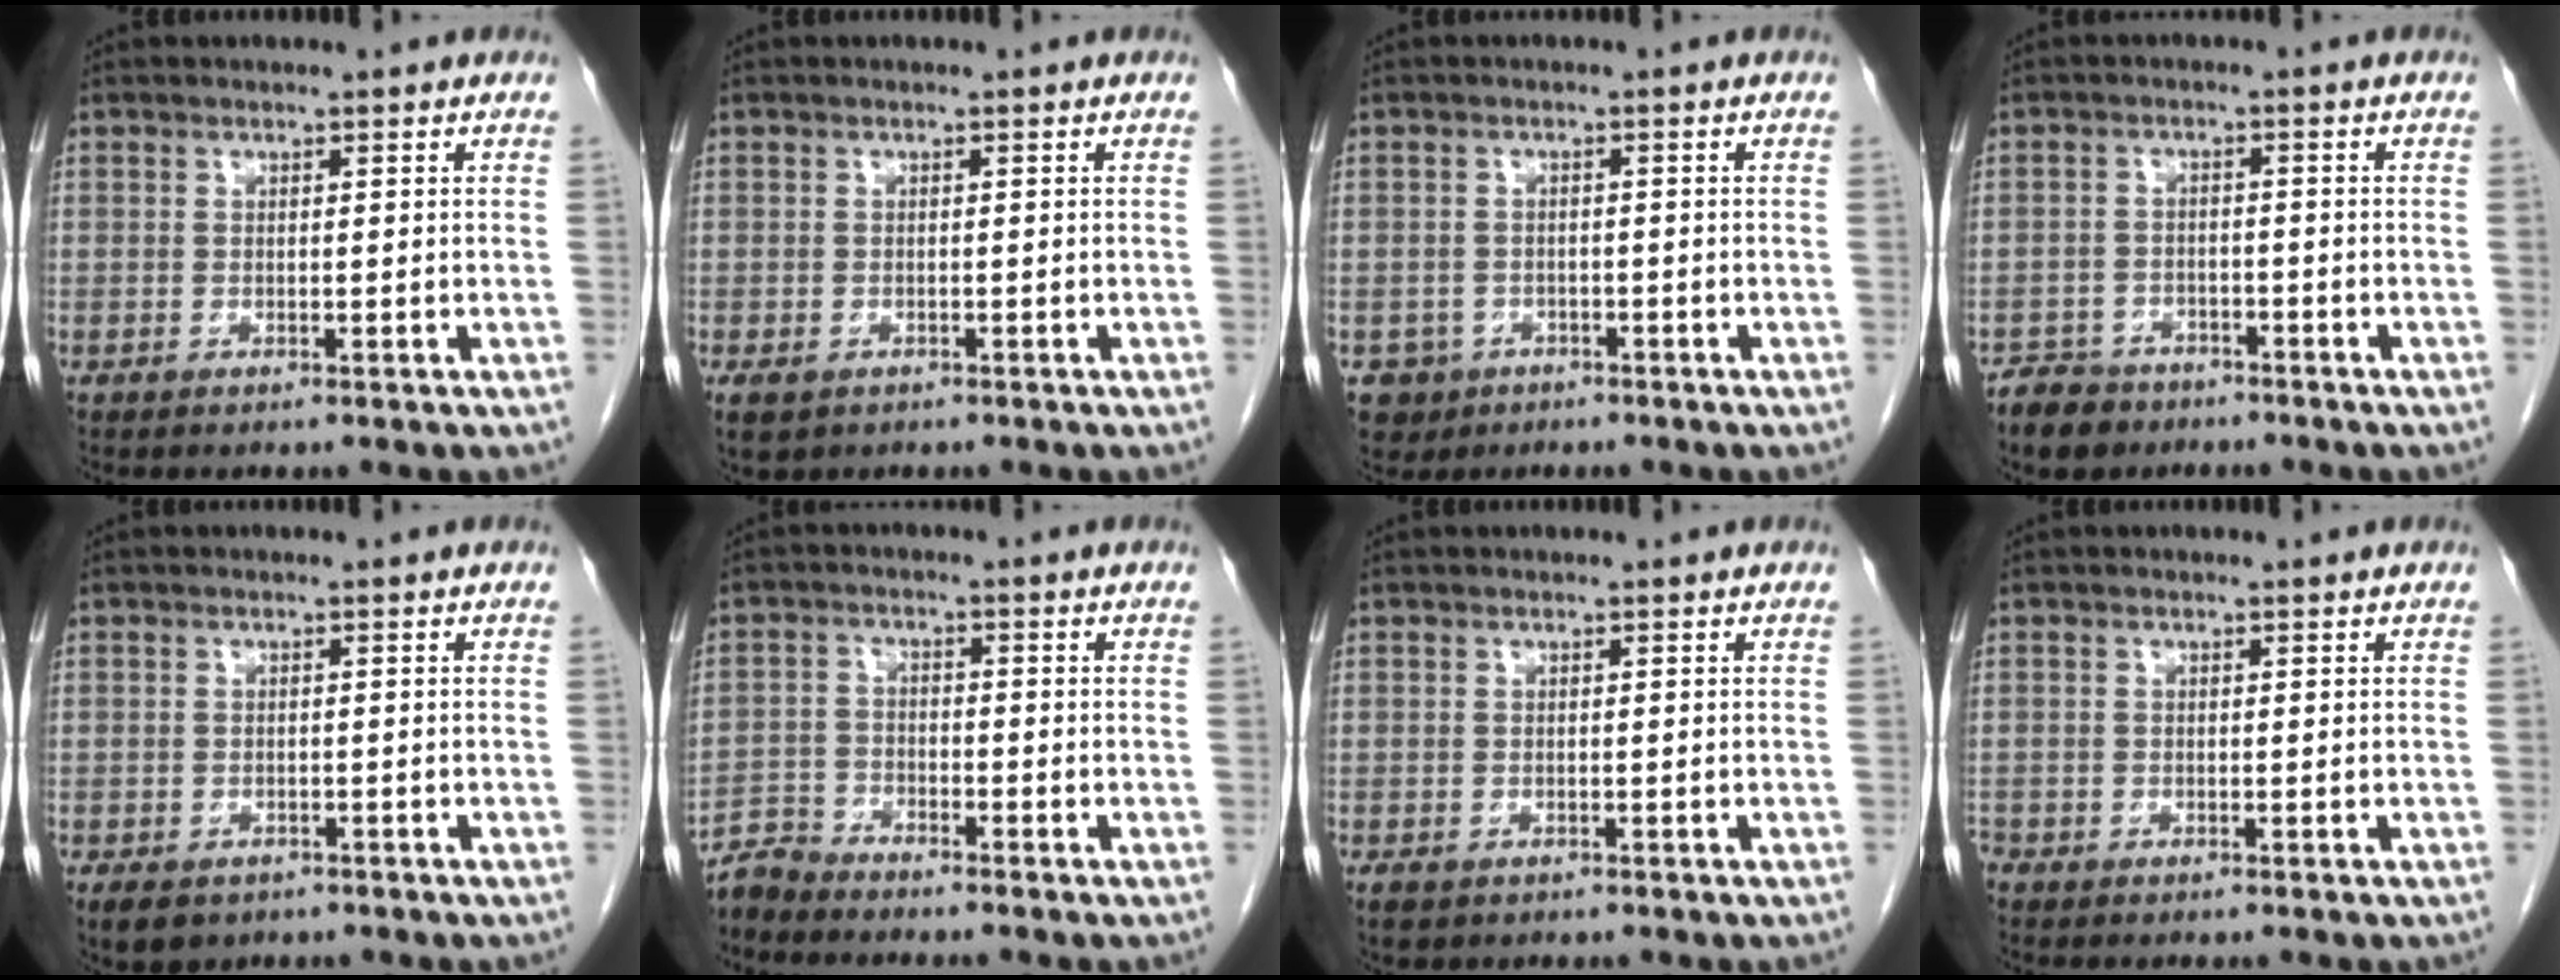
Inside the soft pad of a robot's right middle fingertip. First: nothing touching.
{"total": 2.4, "force": [-1.2, 1.7, 1.2], "torque": [-0.026, -0.003, -0.011]}
{"total": 3.6, "force": [-1.7, 3.2, 0.1], "torque": [-0.003, 0.010, -0.024]}
{"total": 5.0, "force": [-3.9, 3.0, 0.8], "torque": [-0.019, 0.004, -0.067]}
{"total": 6.0, "force": [-4.0, 3.8, 2.2], "torque": [-0.036, -0.003, -0.055]}
{"total": 3.3, "force": [-3.3, 0.1, -0.4], "torque": [0.010, -0.014, -0.067]}
{"total": 1.5, "force": [-0.9, 1.0, 0.7], "torque": [-0.018, -0.001, -0.008]}
{"total": 0.7, "force": [-0.5, 0.4, 0.1], "torque": [-0.007, 0.001, -0.012]}